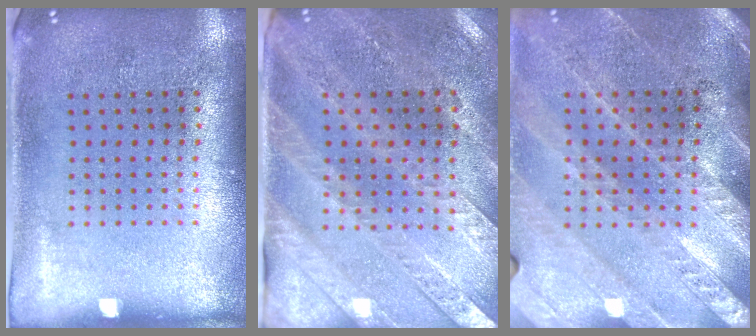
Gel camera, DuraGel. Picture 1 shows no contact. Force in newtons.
{"total": 3.0, "press": 2.7, "slide": 1.4}
{"total": 2.9, "press": 2.6, "slide": 1.4}